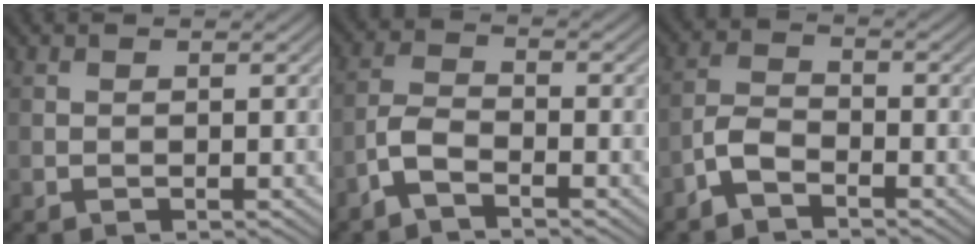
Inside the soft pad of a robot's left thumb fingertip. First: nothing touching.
{"total": 3.6, "force": [-2.6, 1.1, 2.2], "torque": [-0.051, 0.003, -0.065]}
{"total": 3.5, "force": [-2.6, 1.3, 1.9], "torque": [-0.041, 0.004, -0.064]}